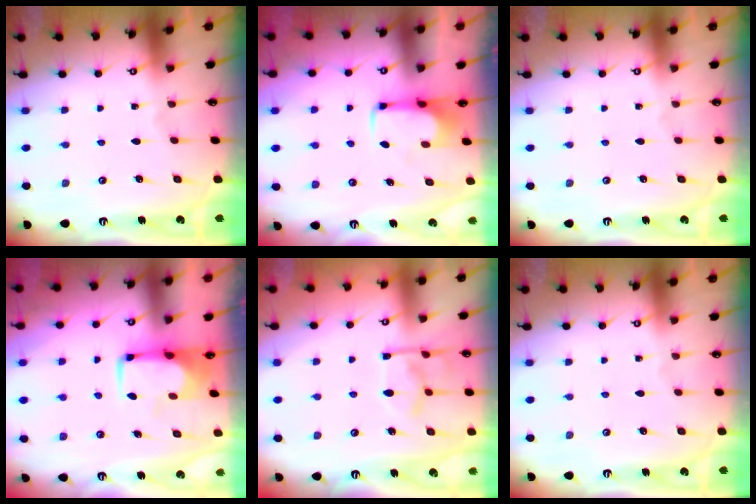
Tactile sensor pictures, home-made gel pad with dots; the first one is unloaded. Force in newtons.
{"total": 2.0, "press": 1.9, "slide": 0.4}
{"total": 0.0}
{"total": 0.5, "press": 0.5, "slide": 0.2}
{"total": 8.8, "press": 8.7, "slide": 1.3}
{"total": 0.0}